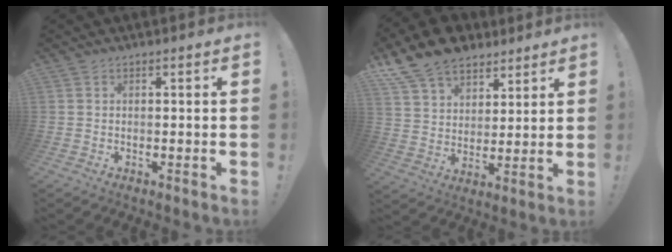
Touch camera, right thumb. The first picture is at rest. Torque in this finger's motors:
{"motor_torque": [0.61, 0.72, 0.70, 0.67, 0.19]}